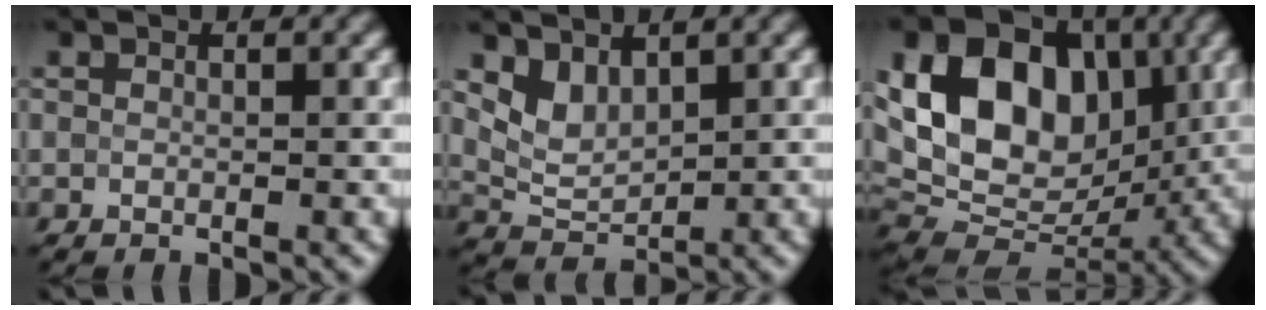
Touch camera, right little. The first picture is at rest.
{"total": 2.7, "force": [1.7, 1.5, 1.5], "torque": [-0.034, -0.009, 0.041]}
{"total": 14.4, "force": [3.4, 9.9, 9.9], "torque": [-0.165, 0.032, 0.054]}